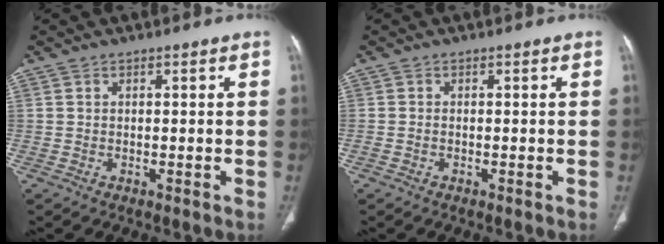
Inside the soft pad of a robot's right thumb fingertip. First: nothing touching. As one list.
[{"total": 0.6, "force": [-0.2, 0.3, 0.4], "torque": [-0.010, 0.003, -0.004]}]